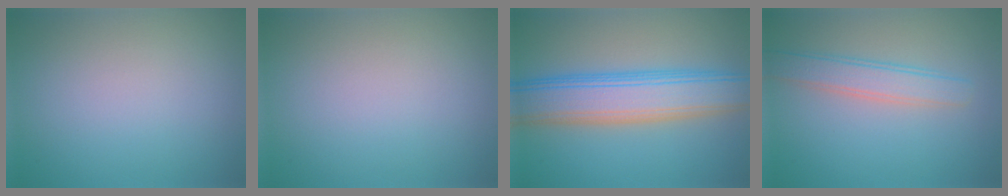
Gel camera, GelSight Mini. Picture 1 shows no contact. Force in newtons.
{"total": 0.0}
{"total": 8.4, "press": 8.4, "slide": 0.3}
{"total": 3.1, "press": 3.1, "slide": 0.0}